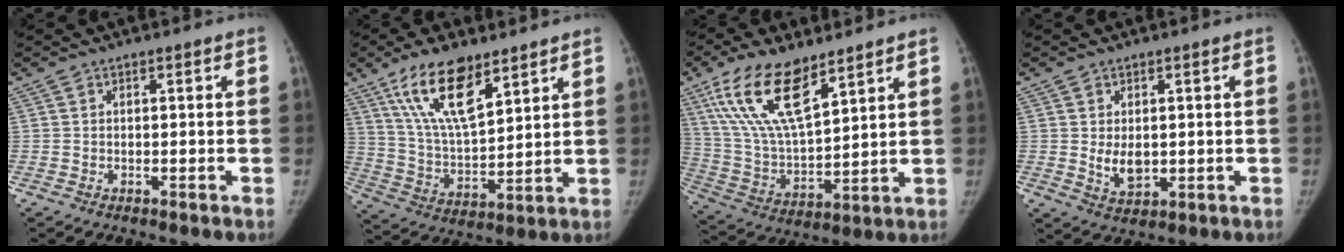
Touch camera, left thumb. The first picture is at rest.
{"total": 15.2, "force": [9.3, 5.8, 10.4], "torque": [-0.167, -0.044, 0.182]}
{"total": 17.8, "force": [10.5, 6.9, 12.7], "torque": [-0.228, -0.041, 0.208]}
{"total": 5.0, "force": [0.1, 3.4, 3.7], "torque": [-0.046, -0.011, 0.013]}